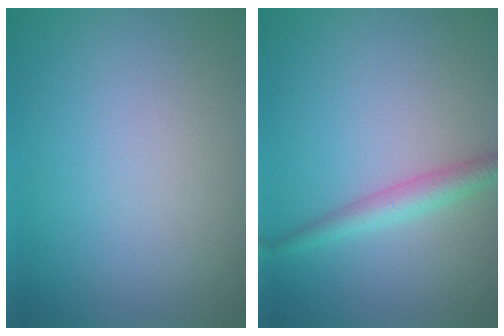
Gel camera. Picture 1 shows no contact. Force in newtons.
{"total": 2.4, "press": 2.4, "slide": 0.1}